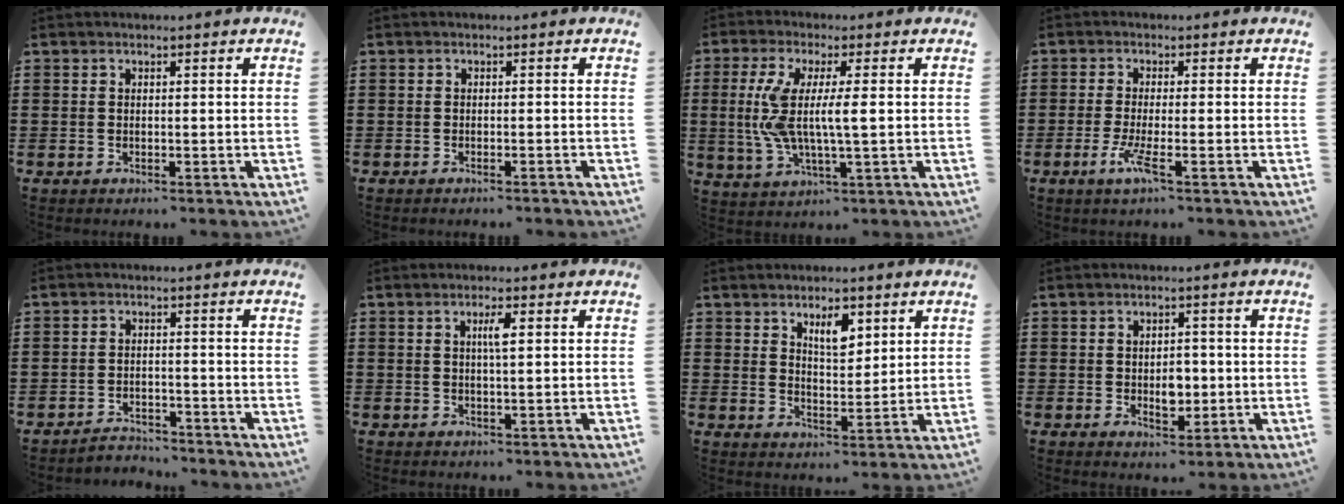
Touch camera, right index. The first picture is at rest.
{"total": 0.7, "force": [-0.7, -0.2, 0.3], "torque": [-0.006, -0.002, -0.013]}
{"total": 8.0, "force": [0.0, 1.5, 7.9], "torque": [-0.180, -0.016, -0.012]}
{"total": 4.2, "force": [-1.9, 0.3, 3.7], "torque": [-0.083, -0.019, -0.036]}
{"total": 2.9, "force": [-2.9, 0.4, -0.1], "torque": [-0.007, 0.002, -0.063]}
{"total": 2.4, "force": [0.6, 0.3, 2.3], "torque": [-0.046, 0.003, 0.008]}
{"total": 4.7, "force": [2.7, 2.1, 3.2], "torque": [-0.056, 0.001, 0.044]}
{"total": 4.1, "force": [-0.3, 2.5, 3.2], "torque": [-0.047, -0.001, -0.010]}